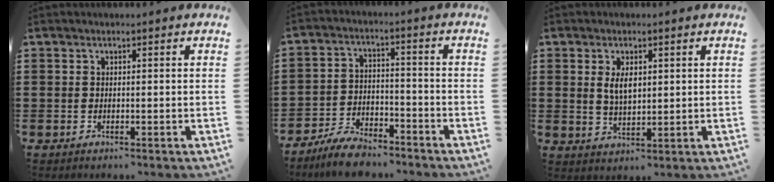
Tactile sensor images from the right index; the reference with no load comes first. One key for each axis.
{"total": 6.1, "fx": -5.7, "fy": 1.4, "fz": 1.7, "tx": -0.041, "ty": 0.009, "tz": -0.111}
{"total": 3.8, "fx": 1.1, "fy": 1.8, "fz": 3.2, "tx": -0.059, "ty": 0.002, "tz": 0.017}